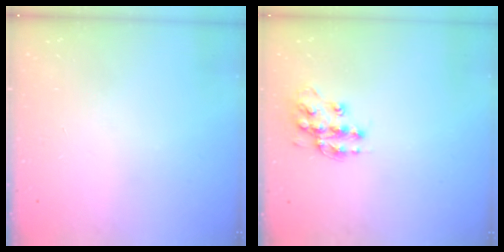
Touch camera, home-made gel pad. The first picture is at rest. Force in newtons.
{"total": 12.6, "press": 12.5, "slide": 0.9}